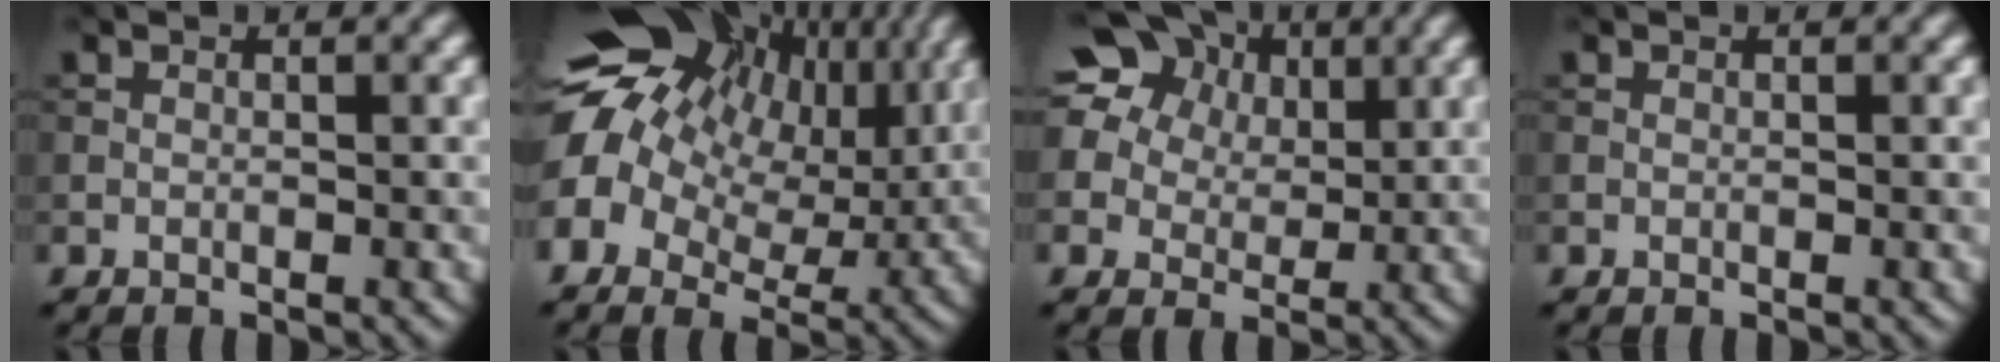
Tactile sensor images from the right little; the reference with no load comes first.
{"total": 16.3, "force": [5.4, 11.3, 10.5], "torque": [-0.206, 0.035, 0.081]}
{"total": 18.2, "force": [9.6, 13.0, 8.5], "torque": [-0.208, 0.062, 0.158]}
{"total": 0.0}